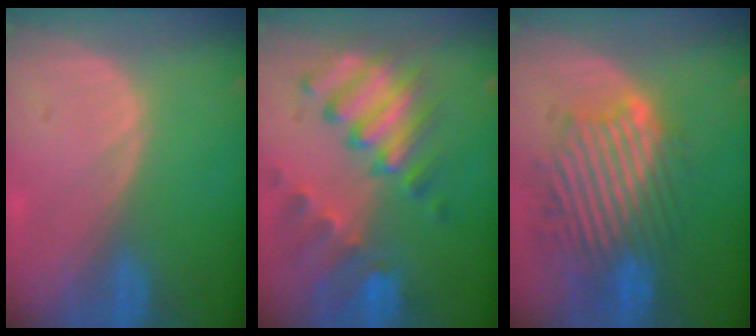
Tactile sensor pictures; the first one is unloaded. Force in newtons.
{"total": 10.1, "press": 8.8, "slide": 4.8}
{"total": 10.5, "press": 10.0, "slide": 3.2}